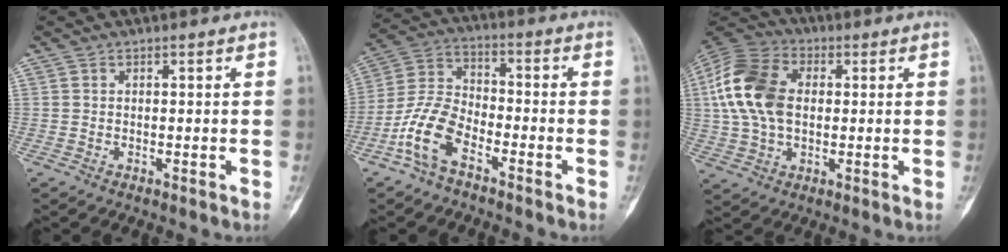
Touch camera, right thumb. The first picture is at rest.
{"total": 10.2, "force": [-5.5, 5.2, 6.8], "torque": [-0.144, 0.039, -0.115]}
{"total": 15.6, "force": [1.7, 10.4, 11.5], "torque": [-0.223, 0.020, 0.026]}